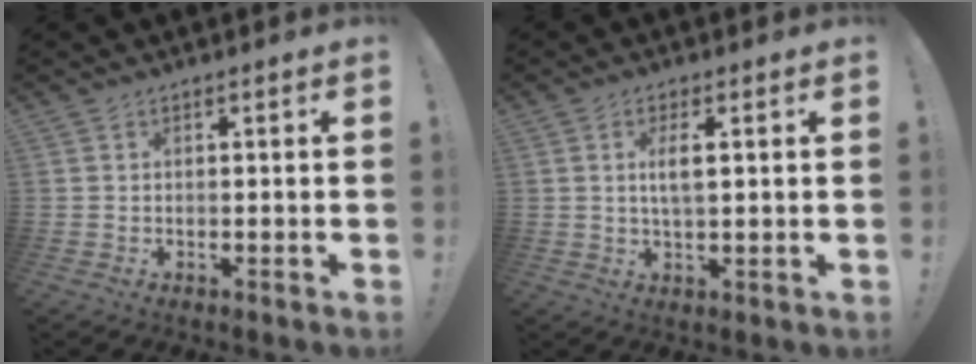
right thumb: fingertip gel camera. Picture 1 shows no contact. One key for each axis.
{"total": 4.9, "fx": 1.1, "fy": 1.6, "fz": 4.5, "tx": -0.080, "ty": -0.008, "tz": 0.014}